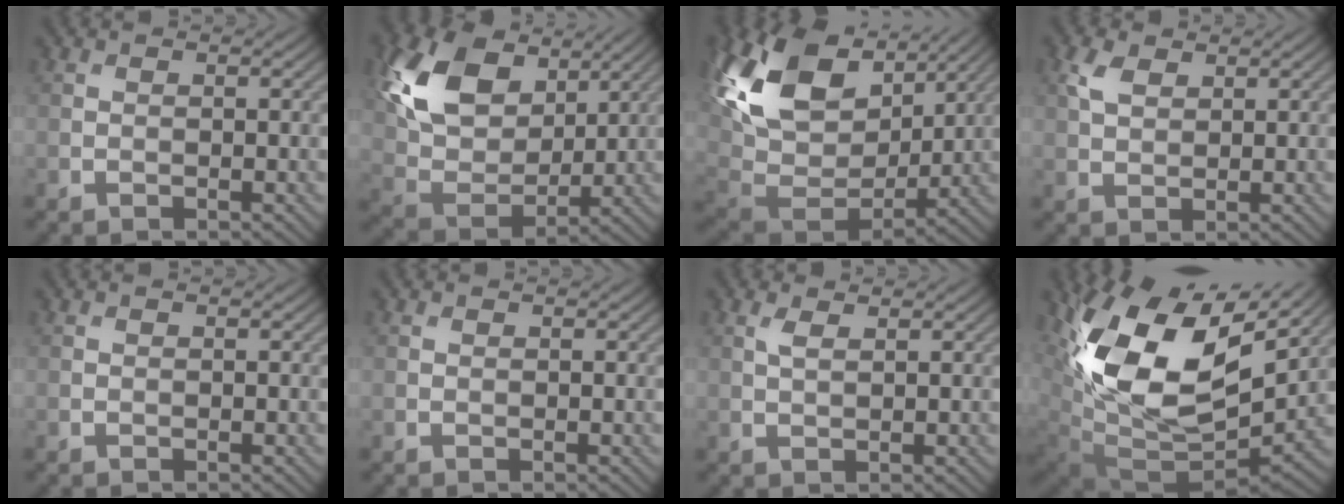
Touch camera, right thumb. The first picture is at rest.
{"total": 13.4, "force": [5.9, 8.7, 8.3], "torque": [-0.202, 0.014, 0.110]}
{"total": 18.4, "force": [7.7, 11.5, 12.0], "torque": [-0.297, 0.021, 0.162]}
{"total": 3.1, "force": [1.6, 1.8, 2.0], "torque": [-0.054, 0.005, 0.031]}
{"total": 0.0}
{"total": 0.0}
{"total": 1.5, "force": [0.9, 0.4, 1.2], "torque": [-0.033, 0.004, 0.019]}
{"total": 16.8, "force": [5.4, 10.2, 12.1], "torque": [-0.271, -0.006, 0.109]}